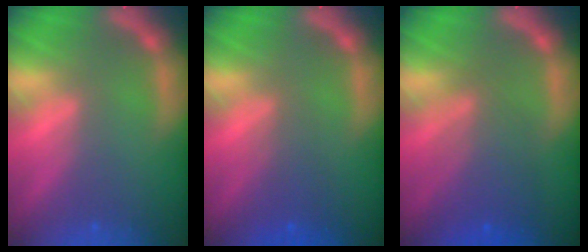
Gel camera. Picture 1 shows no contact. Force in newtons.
{"total": 2.5}
{"total": 5.6}